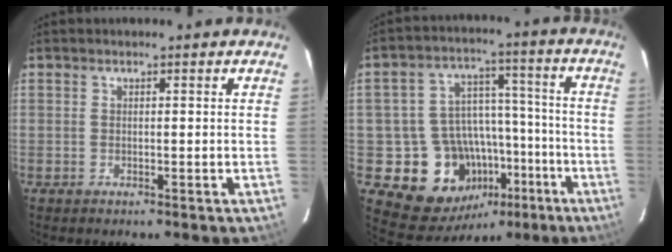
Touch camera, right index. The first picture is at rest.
{"total": 16.0, "force": [-7.3, 12.6, 6.6], "torque": [-0.130, 0.044, -0.077]}